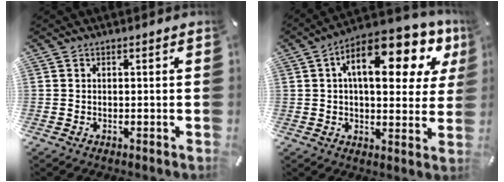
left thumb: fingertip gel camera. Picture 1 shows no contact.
{"total": 17.1, "force": [7.5, 7.3, 13.6], "torque": [-0.210, -0.029, 0.119]}